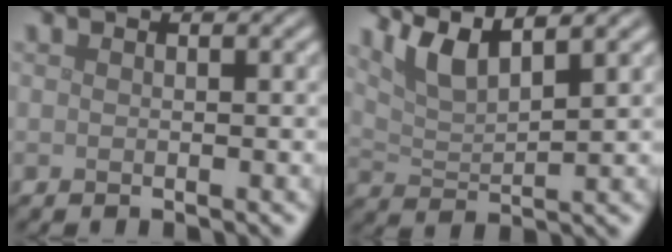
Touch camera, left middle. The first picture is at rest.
{"total": 4.8, "force": [3.5, 1.0, 3.1], "torque": [-0.064, 0.005, 0.070]}